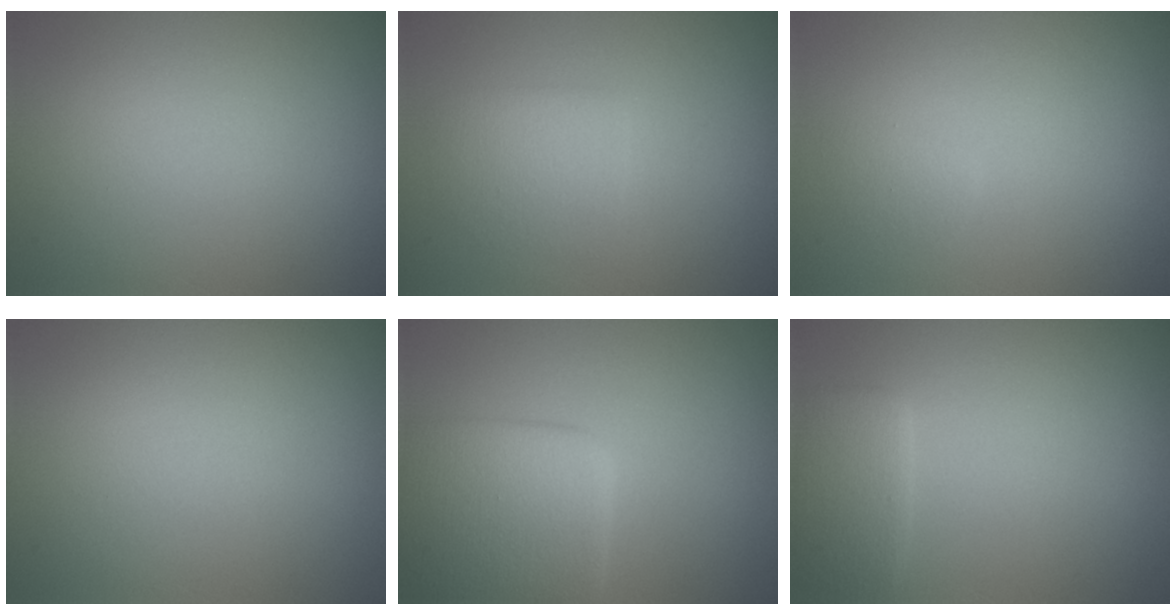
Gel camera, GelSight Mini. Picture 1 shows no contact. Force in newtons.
{"total": 2.1, "press": 2.1, "slide": 0.0}
{"total": 0.8, "press": 0.8, "slide": 0.0}
{"total": 0.0}
{"total": 8.0, "press": 8.0, "slide": 0.4}
{"total": 2.9, "press": 2.9, "slide": 0.1}